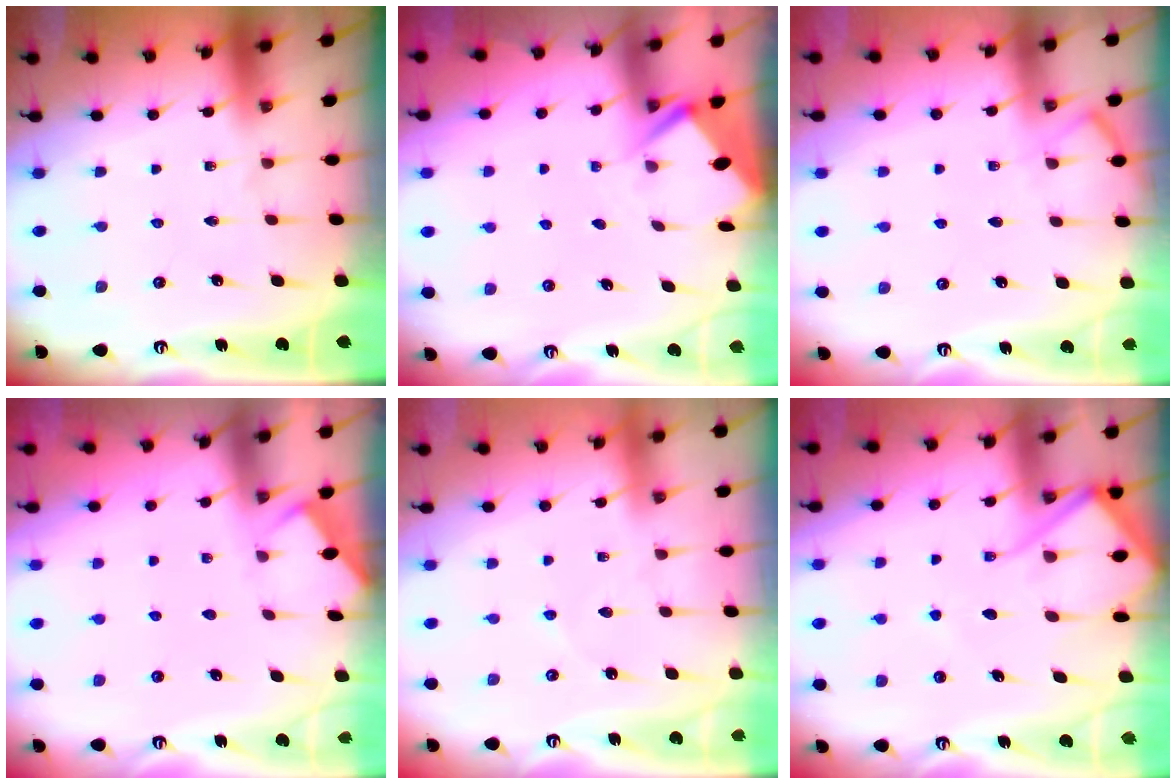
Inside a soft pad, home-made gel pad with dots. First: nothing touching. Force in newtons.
{"total": 2.9, "press": 2.9, "slide": 0.3}
{"total": 5.5, "press": 5.4, "slide": 0.7}
{"total": 2.0, "press": 1.9, "slide": 0.3}
{"total": 2.0, "press": 2.0, "slide": 0.2}
{"total": 9.7, "press": 9.6, "slide": 1.0}